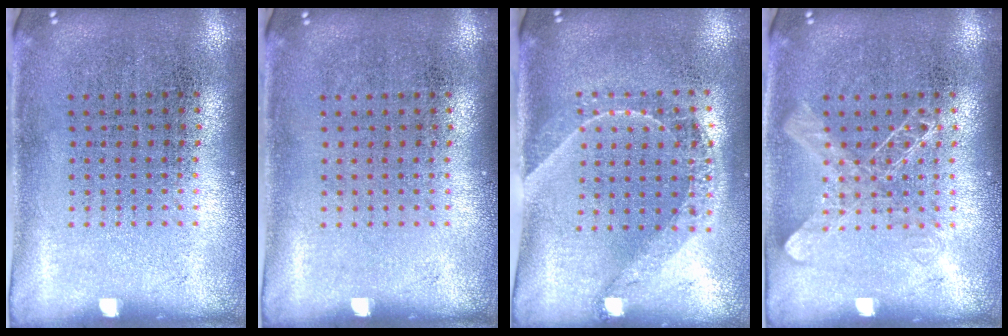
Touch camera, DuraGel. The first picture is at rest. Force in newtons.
{"total": 0.0}
{"total": 1.6, "press": 1.4, "slide": 0.9}
{"total": 1.7, "press": 1.7, "slide": 0.4}